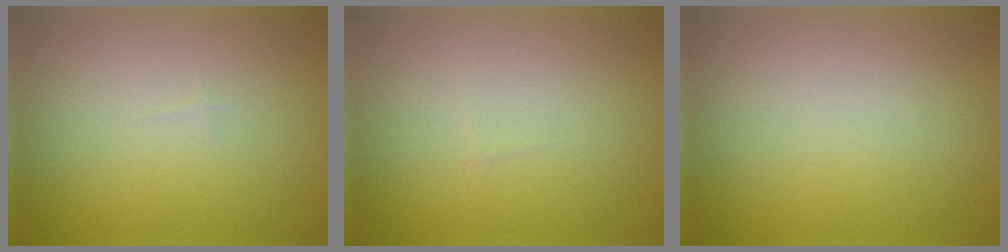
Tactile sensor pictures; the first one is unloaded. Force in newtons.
{"total": 0.0}
{"total": 0.0}